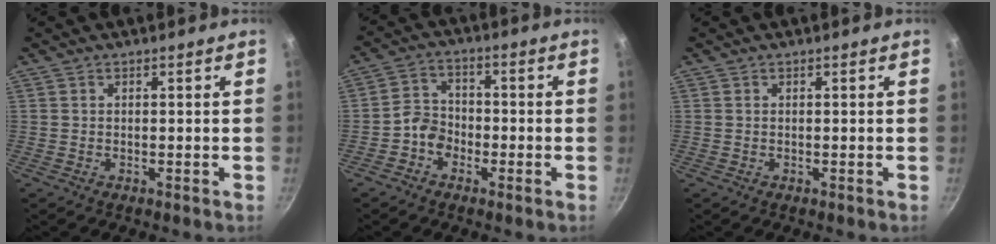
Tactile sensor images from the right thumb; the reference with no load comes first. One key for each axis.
{"total": 5.6, "fx": -2.3, "fy": 4.4, "fz": 2.6, "tx": -0.026, "ty": 0.025, "tz": -0.054}
{"total": 0.0}